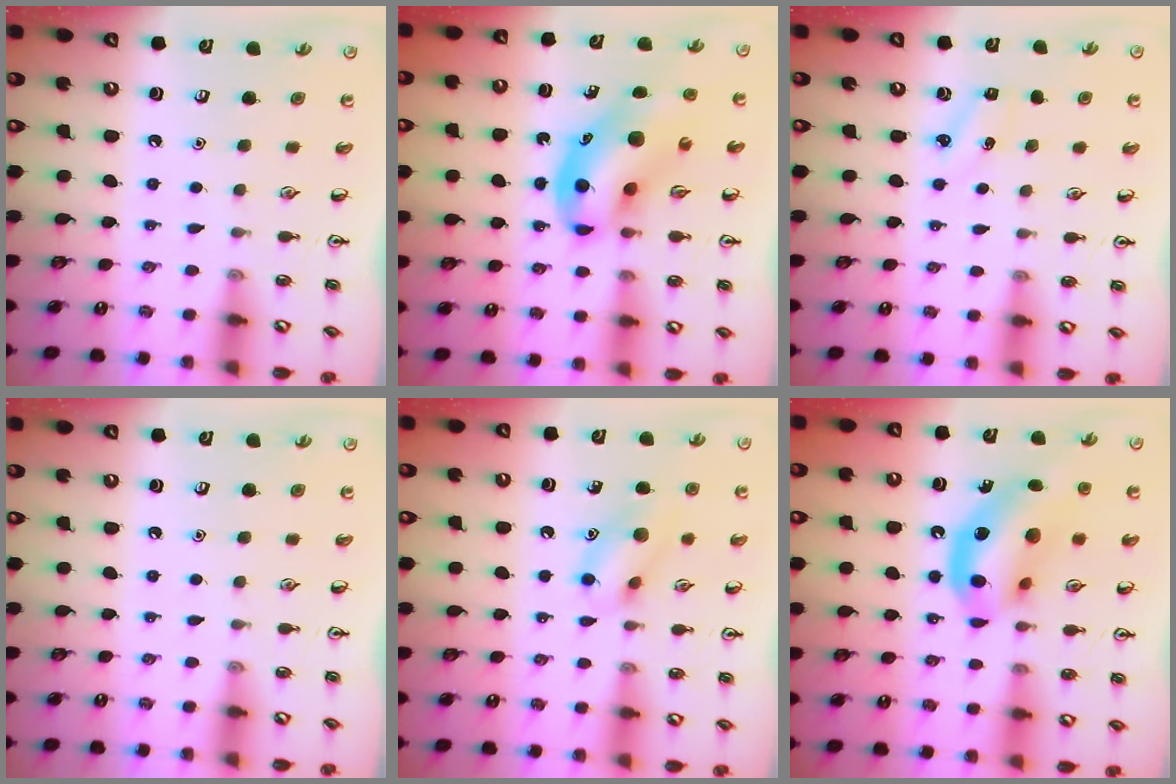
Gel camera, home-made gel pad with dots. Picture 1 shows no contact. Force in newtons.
{"total": 12.1, "press": 11.6, "slide": 3.3}
{"total": 2.5, "press": 2.4, "slide": 0.8}
{"total": 0.0}
{"total": 10.5, "press": 10.5, "slide": 0.6}
{"total": 14.7, "press": 14.1, "slide": 4.1}